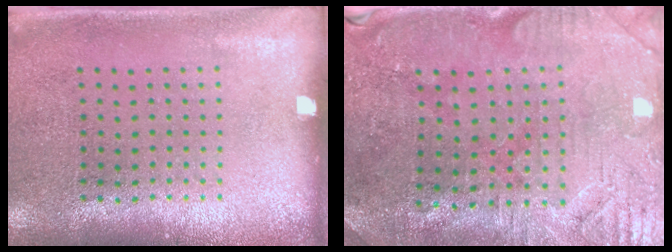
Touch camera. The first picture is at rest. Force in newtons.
{"total": 0.9, "press": 0.8, "slide": 0.4}